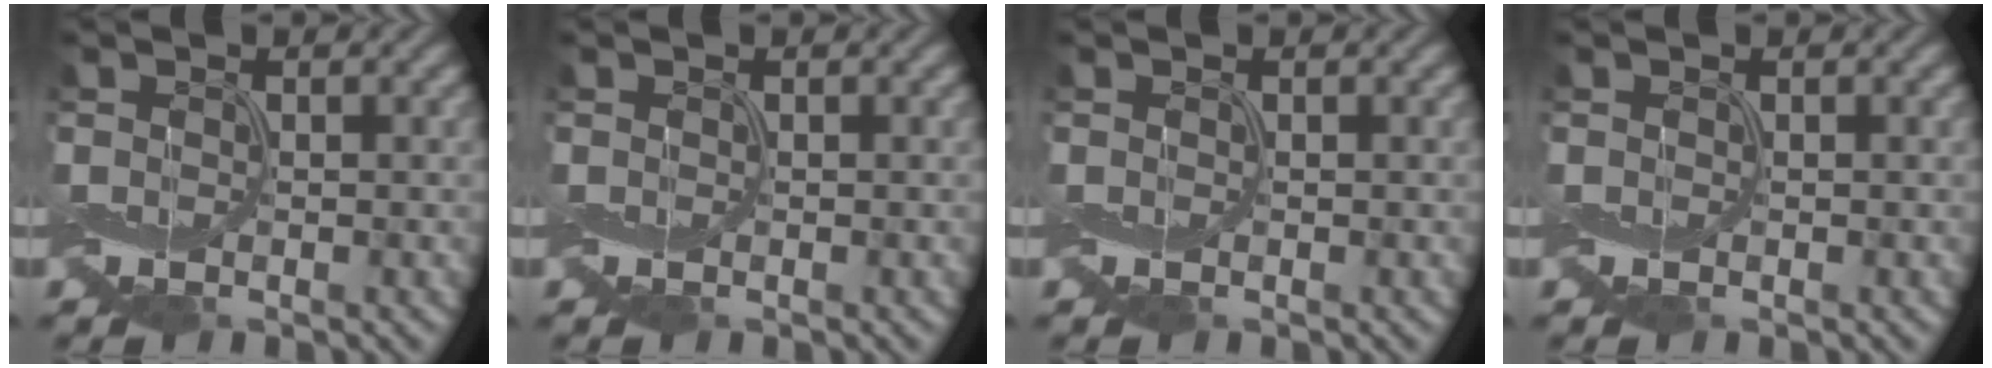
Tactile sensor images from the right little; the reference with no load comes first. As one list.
[{"total": 0.0}, {"total": 0.0}, {"total": 0.0}]